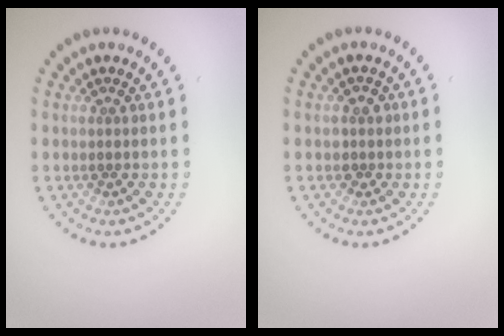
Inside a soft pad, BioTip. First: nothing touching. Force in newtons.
{"total": 1.3, "press": 1.2, "slide": 0.6}